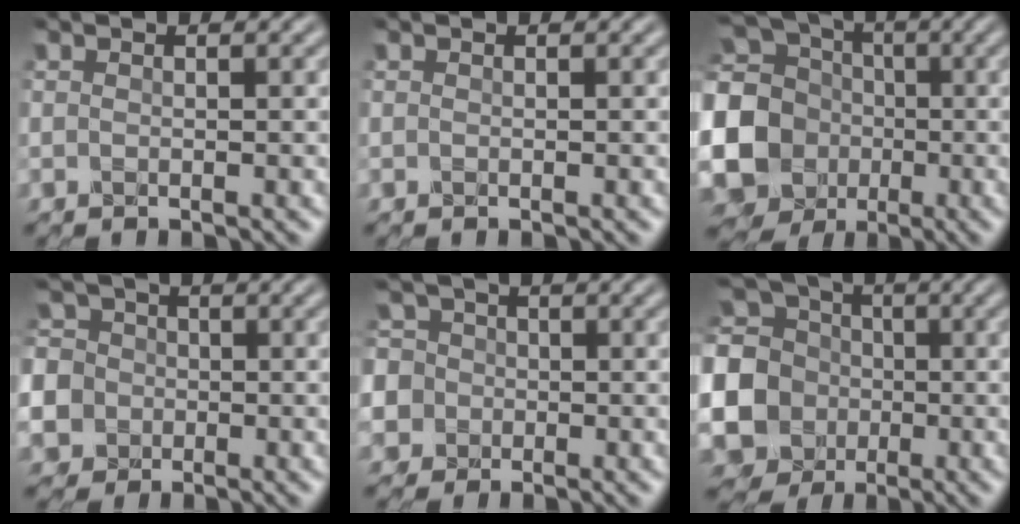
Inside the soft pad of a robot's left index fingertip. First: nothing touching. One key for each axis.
{"total": 0.0}
{"total": 17.3, "fx": -2.5, "fy": 16.0, "fz": 5.9, "tx": -0.166, "ty": 0.007, "tz": -0.085}
{"total": 13.3, "fx": -2.9, "fy": 12.3, "fz": 4.2, "tx": -0.122, "ty": -0.005, "tz": -0.080}
{"total": 9.3, "fx": -0.6, "fy": 8.8, "fz": 3.2, "tx": -0.082, "ty": 0.021, "tz": -0.045}
{"total": 16.1, "fx": -2.1, "fy": 15.2, "fz": 4.9, "tx": -0.160, "ty": 0.009, "tz": -0.072}